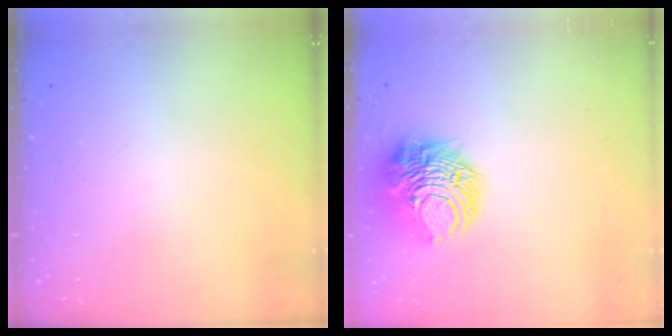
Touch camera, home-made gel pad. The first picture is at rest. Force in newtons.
{"total": 11.1, "press": 11.0, "slide": 1.2}